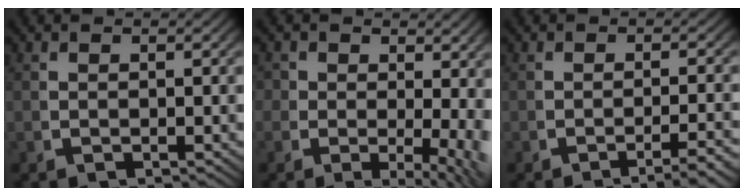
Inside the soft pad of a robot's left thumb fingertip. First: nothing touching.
{"total": 5.2, "force": [-0.2, 3.5, 3.9], "torque": [-0.051, -0.029, 0.000]}
{"total": 3.6, "force": [-2.7, 0.7, 2.4], "torque": [-0.035, -0.003, -0.042]}